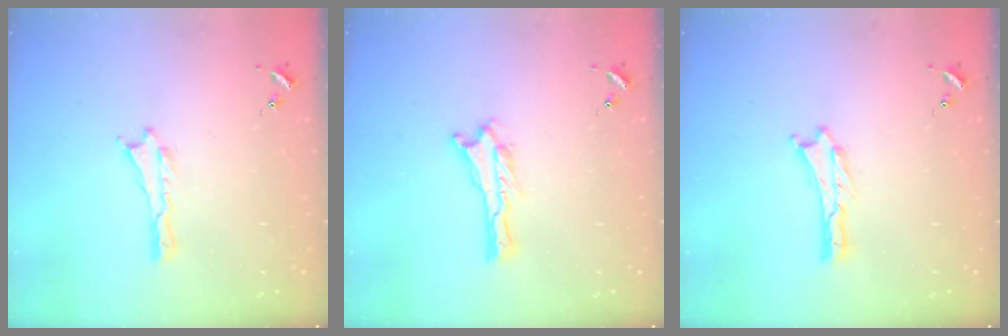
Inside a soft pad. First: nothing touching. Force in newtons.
{"total": 0.0}
{"total": 0.0}